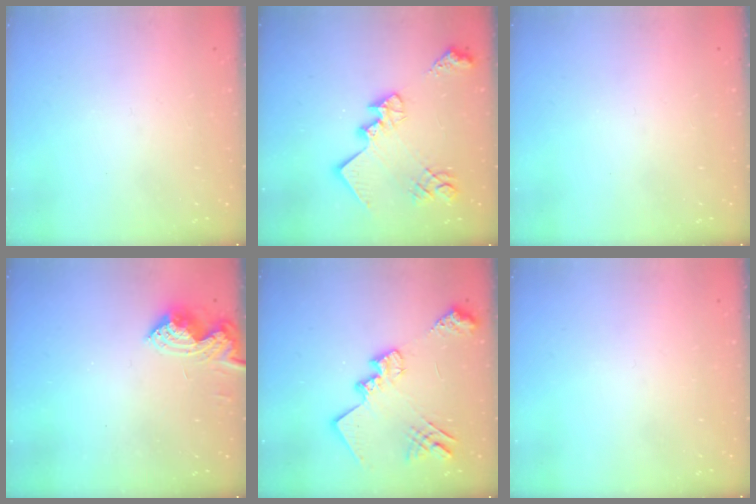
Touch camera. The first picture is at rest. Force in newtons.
{"total": 20.5, "press": 20.5, "slide": 1.1}
{"total": 0.0}
{"total": 8.6, "press": 8.6, "slide": 0.4}
{"total": 17.7, "press": 17.6, "slide": 0.9}
{"total": 0.0}